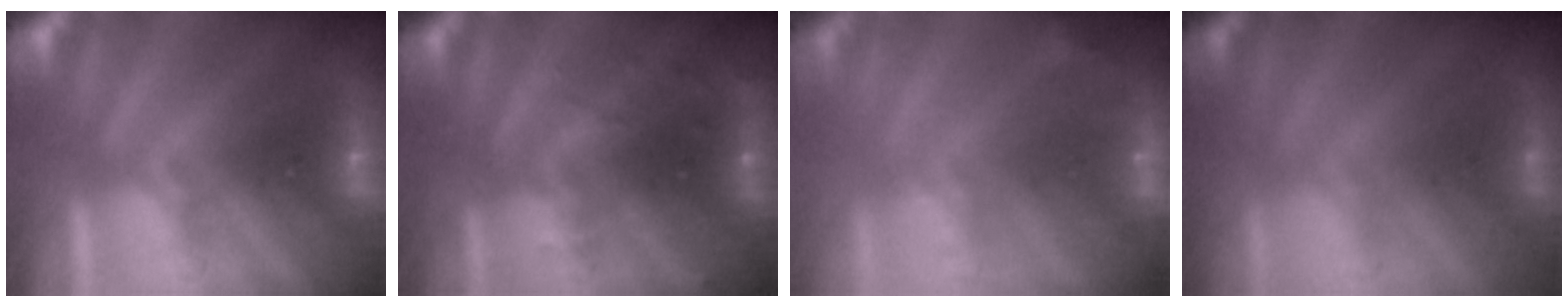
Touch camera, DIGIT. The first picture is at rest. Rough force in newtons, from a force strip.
{"total": 3.0}
{"total": 7.3}
{"total": 1.8}